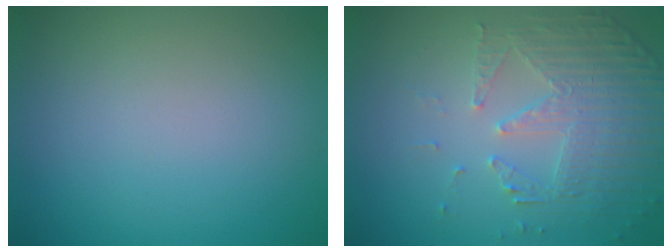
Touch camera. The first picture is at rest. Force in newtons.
{"total": 5.1, "press": 3.6, "slide": 3.6}